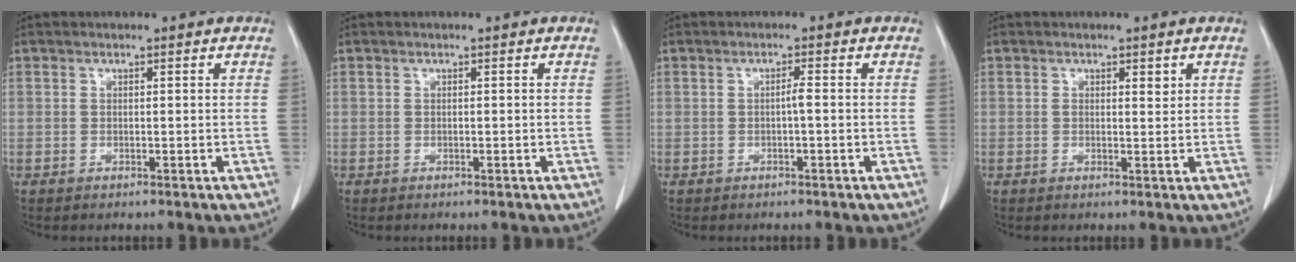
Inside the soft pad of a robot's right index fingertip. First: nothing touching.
{"total": 0.0}
{"total": 1.7, "force": [-0.1, 0.3, 1.6], "torque": [-0.033, 0.003, 0.000]}
{"total": 2.0, "force": [0.8, 1.0, 1.5], "torque": [-0.031, 0.003, 0.014]}